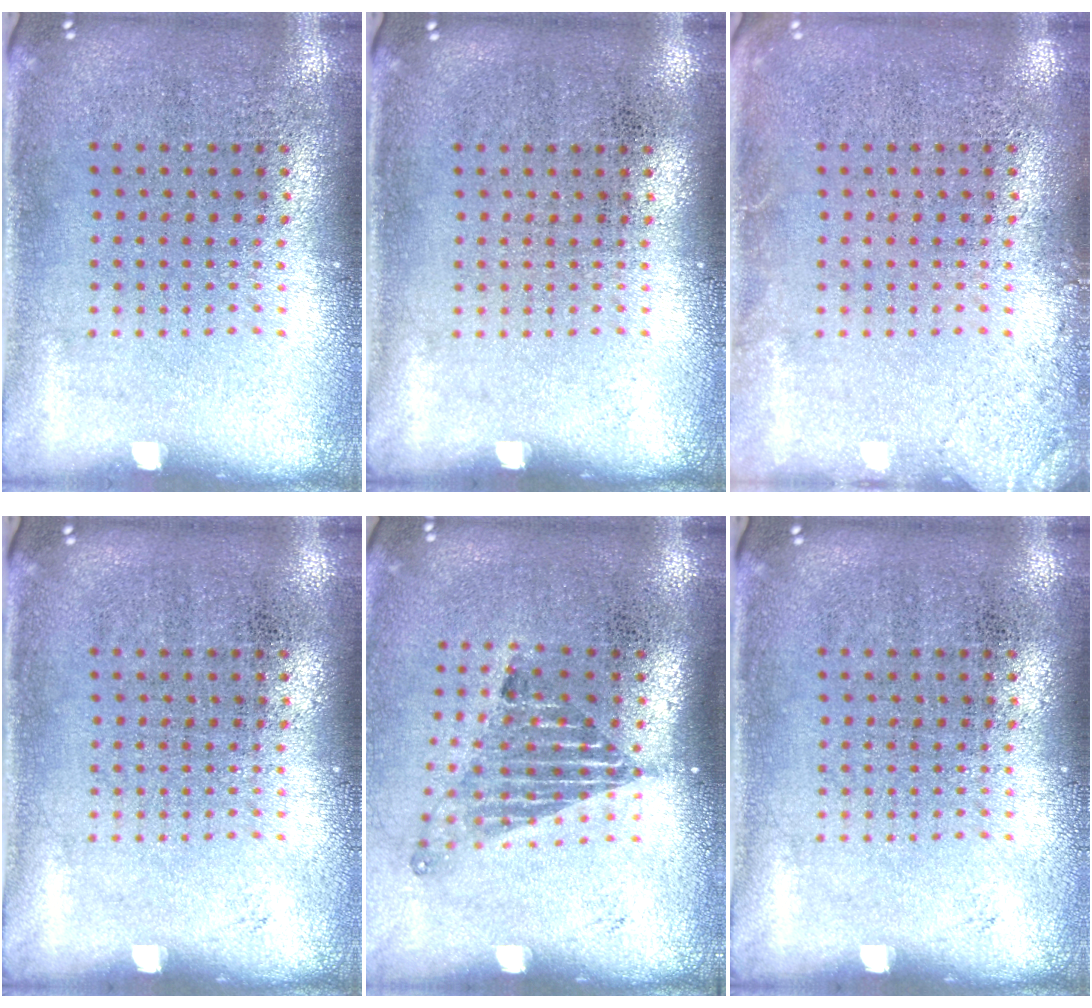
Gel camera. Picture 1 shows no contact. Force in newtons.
{"total": 0.0}
{"total": 1.3, "press": 1.3, "slide": 0.2}
{"total": 0.0}
{"total": 1.6, "press": 1.1, "slide": 1.2}
{"total": 0.0}